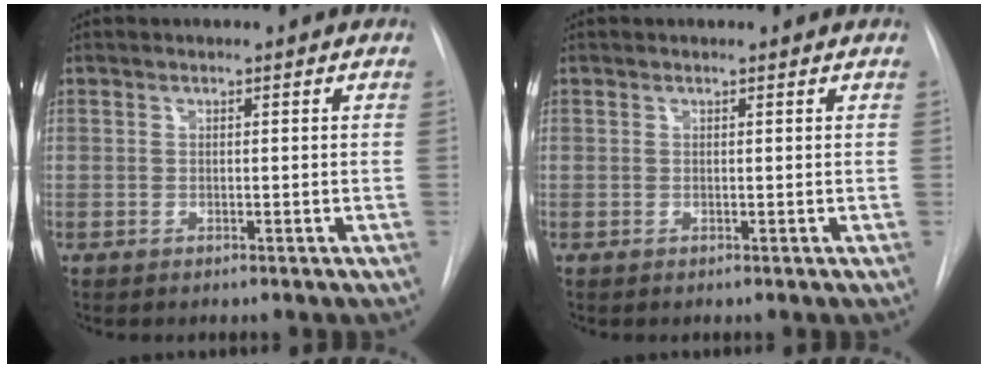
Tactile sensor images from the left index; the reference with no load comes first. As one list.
[{"total": 0.9, "force": [0.9, 0.2, 0.1], "torque": [-0.009, 0.008, 0.010]}]